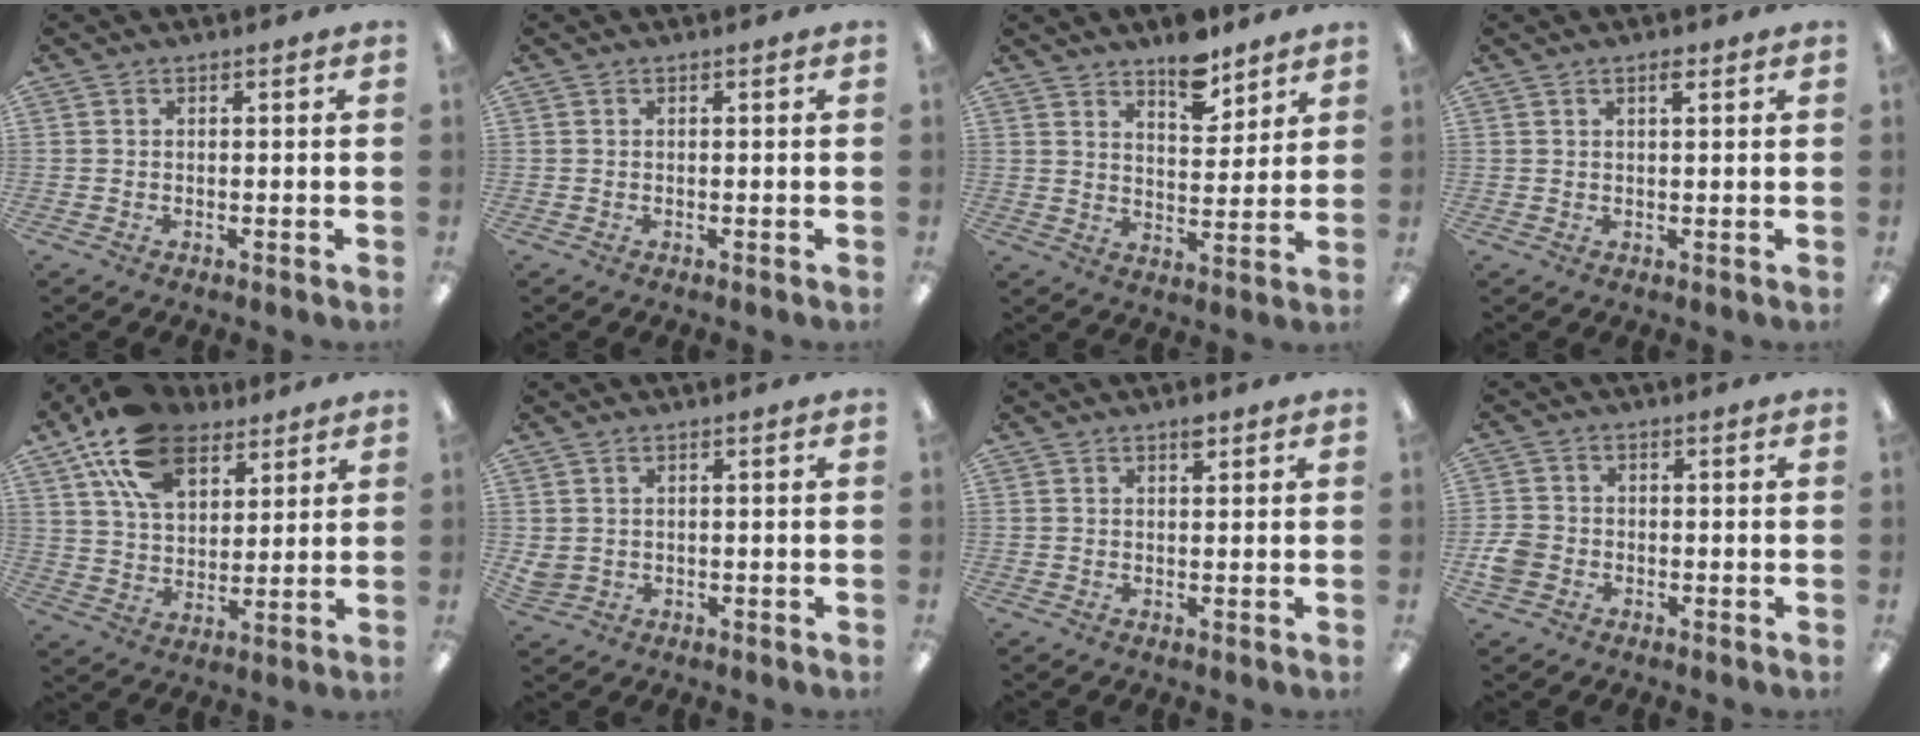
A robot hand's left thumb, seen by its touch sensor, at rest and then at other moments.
{"total": 0.0}
{"total": 8.7, "force": [7.0, 3.5, 3.8], "torque": [-0.037, -0.048, 0.119]}
{"total": 1.9, "force": [1.3, 0.5, 1.3], "torque": [-0.020, -0.001, 0.020]}
{"total": 17.5, "force": [10.5, 10.3, 9.4], "torque": [-0.171, -0.035, 0.194]}
{"total": 2.4, "force": [1.0, 2.0, 0.8], "torque": [-0.018, 0.002, 0.019]}
{"total": 1.9, "force": [1.3, 0.8, 1.2], "torque": [-0.009, -0.006, 0.020]}
{"total": 4.4, "force": [-1.6, 3.6, 2.0], "torque": [-0.043, 0.009, -0.030]}